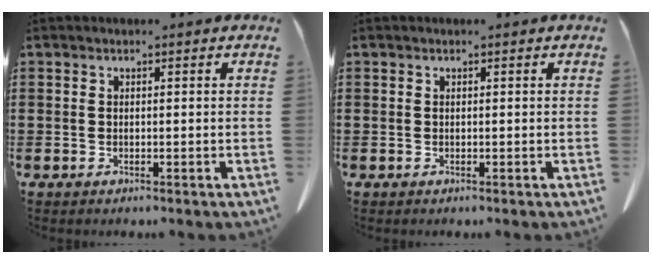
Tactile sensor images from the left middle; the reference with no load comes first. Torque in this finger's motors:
{"motor_torque": [-0.05, 0.05, 0.00, -0.01]}